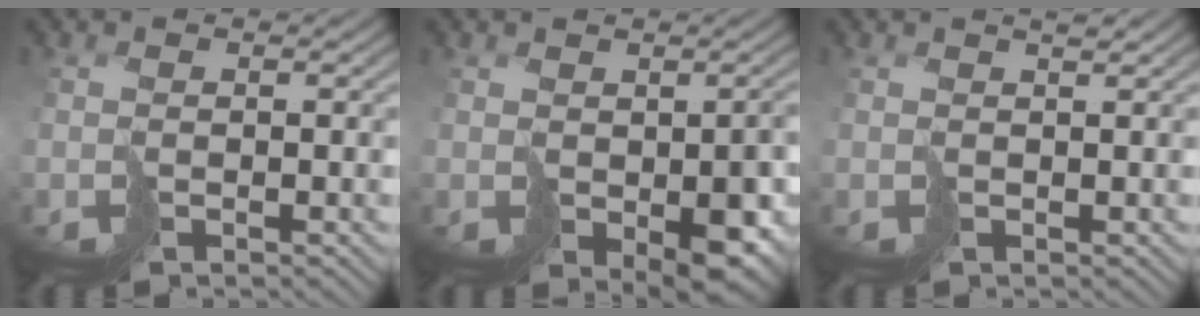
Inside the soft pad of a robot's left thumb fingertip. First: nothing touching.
{"total": 6.4, "force": [-1.8, 4.0, 4.7], "torque": [-0.072, -0.034, -0.007]}
{"total": 1.3, "force": [0.9, 0.1, 0.9], "torque": [-0.012, 0.005, 0.016]}